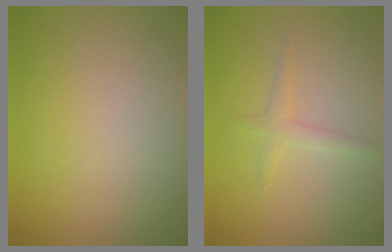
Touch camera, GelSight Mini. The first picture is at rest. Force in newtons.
{"total": 1.3, "press": 1.3, "slide": 0.1}